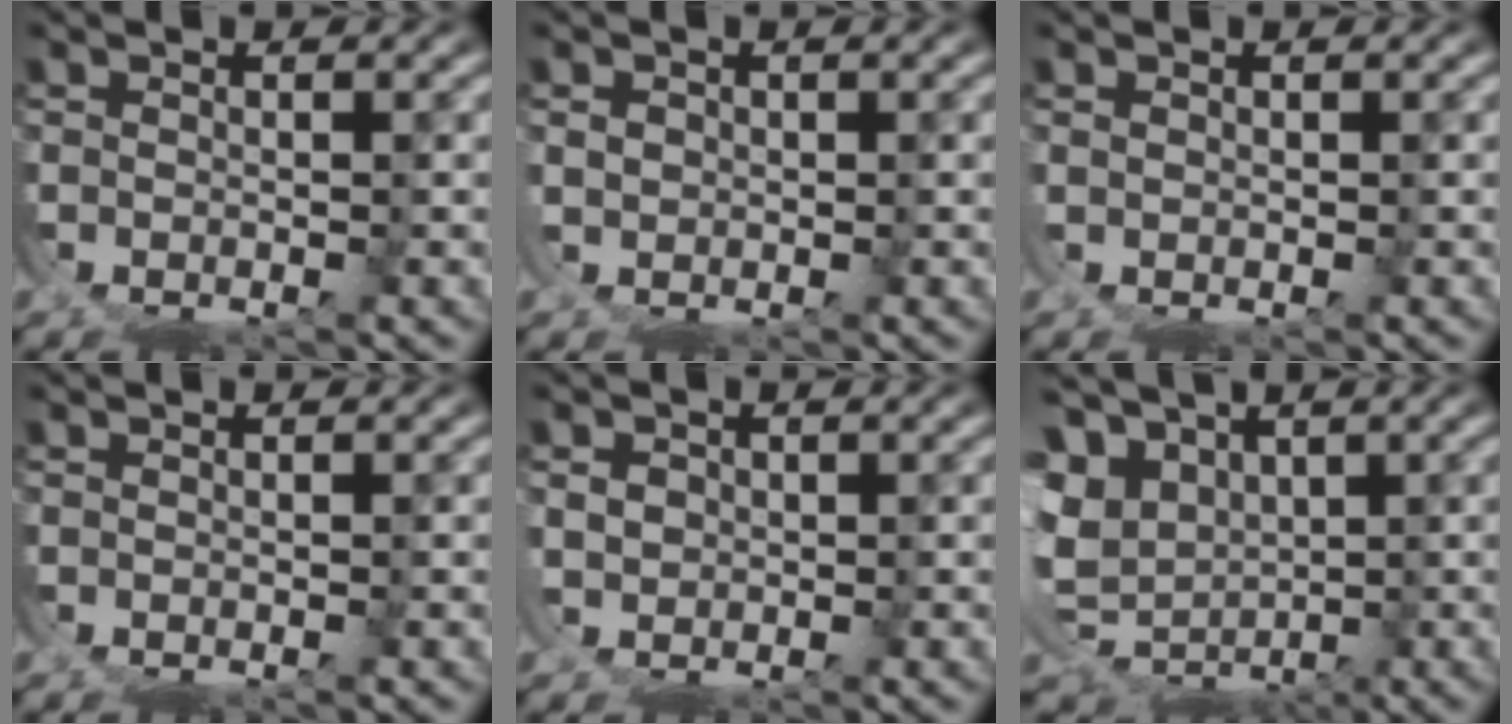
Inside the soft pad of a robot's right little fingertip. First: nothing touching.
{"total": 1.0, "force": [0.7, -0.1, 0.7], "torque": [-0.018, -0.005, 0.020]}
{"total": 1.0, "force": [0.8, -0.4, 0.5], "torque": [-0.009, 0.001, 0.017]}
{"total": 0.0}
{"total": 1.3, "force": [0.7, 0.4, 0.9], "torque": [-0.023, -0.007, 0.022]}
{"total": 9.0, "force": [-0.1, 7.4, 5.1], "torque": [-0.130, -0.045, 0.016]}